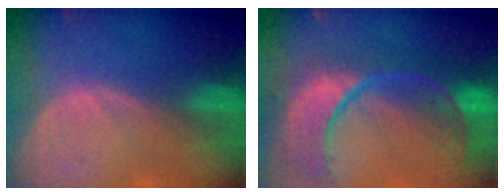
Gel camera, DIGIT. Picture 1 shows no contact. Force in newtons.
{"total": 13.8, "press": 11.0, "slide": 8.4}